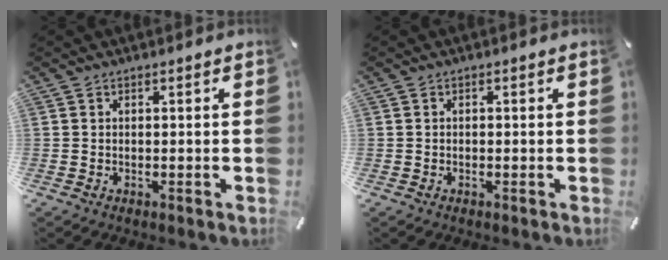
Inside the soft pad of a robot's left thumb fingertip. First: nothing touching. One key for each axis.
{"total": 0.0}